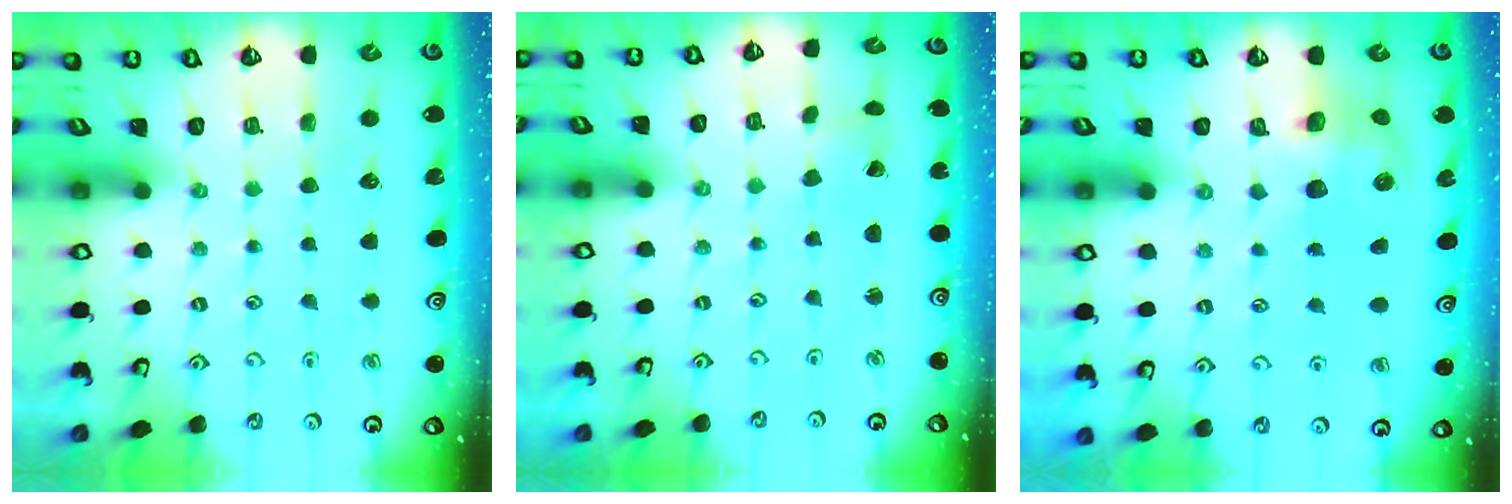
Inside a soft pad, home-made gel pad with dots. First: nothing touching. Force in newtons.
{"total": 0.7, "press": 0.7, "slide": 0.1}
{"total": 8.2, "press": 8.1, "slide": 1.2}